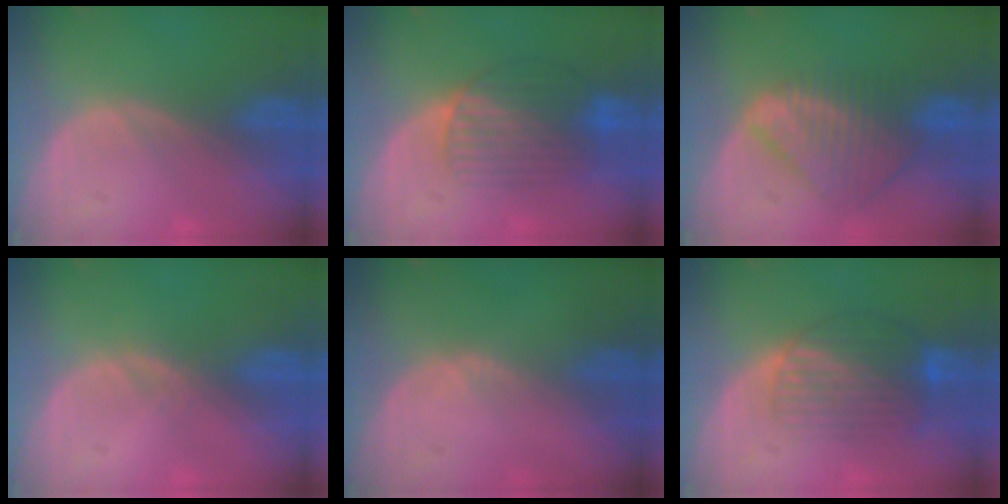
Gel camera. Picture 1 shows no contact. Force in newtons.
{"total": 7.8, "press": 7.4, "slide": 2.4}
{"total": 8.9, "press": 7.6, "slide": 4.5}
{"total": 0.8, "press": 0.6, "slide": 0.5}
{"total": 0.7, "press": 0.4, "slide": 0.5}
{"total": 8.3, "press": 7.2, "slide": 4.3}